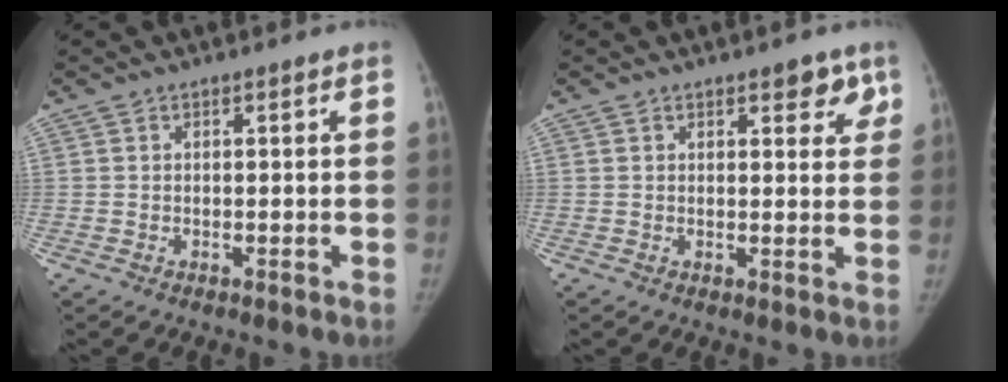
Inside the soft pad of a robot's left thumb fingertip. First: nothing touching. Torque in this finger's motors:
{"motor_torque": [0.40, 0.09, 0.33, -0.27, 0.07]}